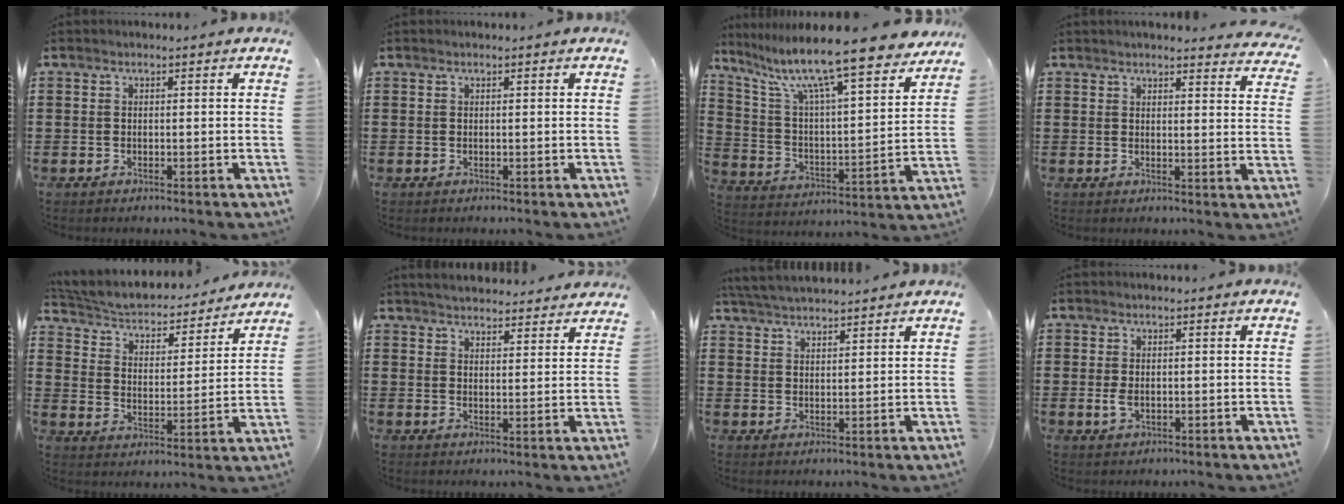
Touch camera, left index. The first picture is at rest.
{"total": 0.0}
{"total": 12.7, "force": [10.5, 0.8, 7.1], "torque": [-0.167, -0.070, 0.173]}
{"total": 3.1, "force": [3.0, -0.3, 0.5], "torque": [-0.012, -0.017, 0.054]}
{"total": 3.6, "force": [3.3, 1.0, 1.0], "torque": [-0.040, -0.030, 0.048]}
{"total": 3.8, "force": [3.8, 0.0, 0.3], "torque": [-0.017, -0.015, 0.069]}
{"total": 3.8, "force": [3.7, -0.2, 0.6], "torque": [-0.023, -0.011, 0.068]}
{"total": 1.8, "force": [-0.1, 0.9, 1.5], "torque": [-0.038, -0.002, -0.003]}